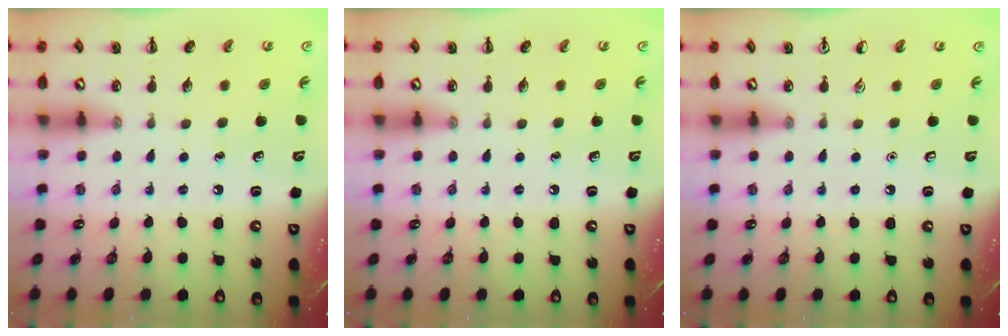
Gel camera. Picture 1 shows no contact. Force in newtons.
{"total": 0.0}
{"total": 0.0}